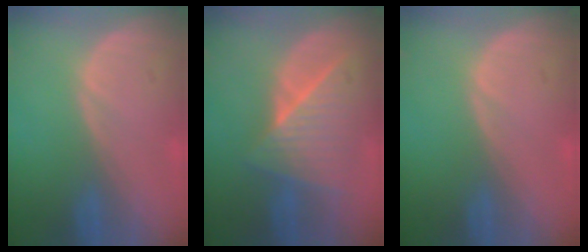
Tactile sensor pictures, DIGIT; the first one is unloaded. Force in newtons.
{"total": 7.4, "press": 7.4, "slide": 0.5}
{"total": 0.0}